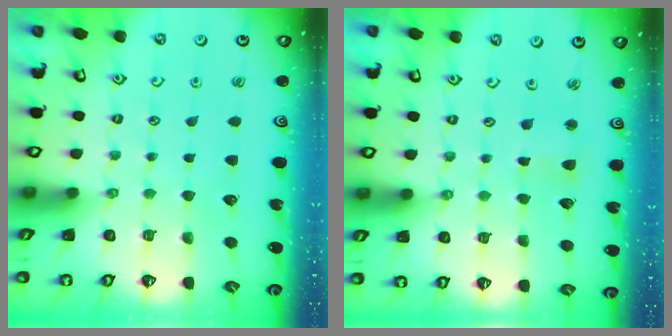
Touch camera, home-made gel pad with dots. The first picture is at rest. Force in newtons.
{"total": 2.8, "press": 2.8, "slide": 0.2}